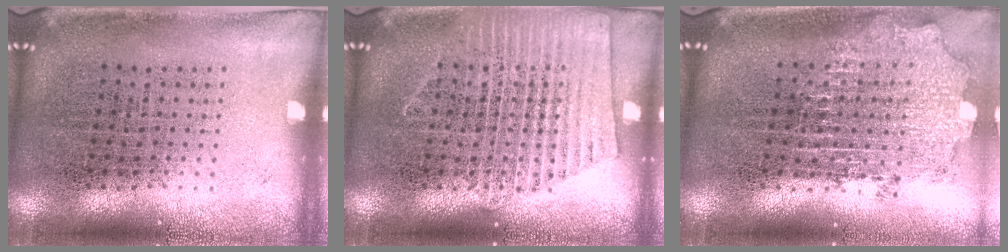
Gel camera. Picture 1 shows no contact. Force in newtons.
{"total": 2.4, "press": 2.4, "slide": 0.2}
{"total": 2.0, "press": 1.5, "slide": 1.3}